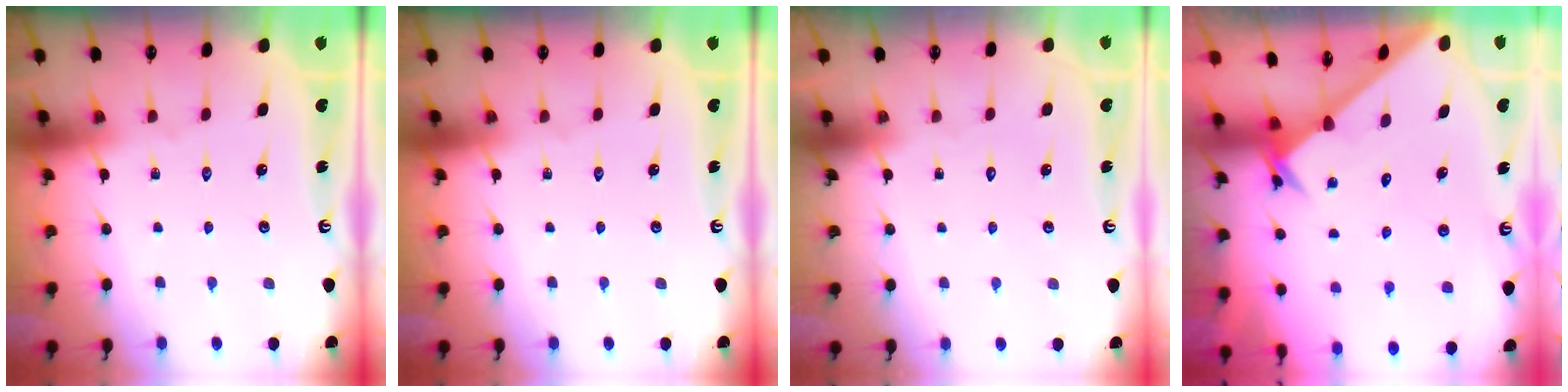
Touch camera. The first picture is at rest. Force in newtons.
{"total": 0.0}
{"total": 1.6, "press": 1.6, "slide": 0.1}
{"total": 2.6, "press": 2.6, "slide": 0.2}